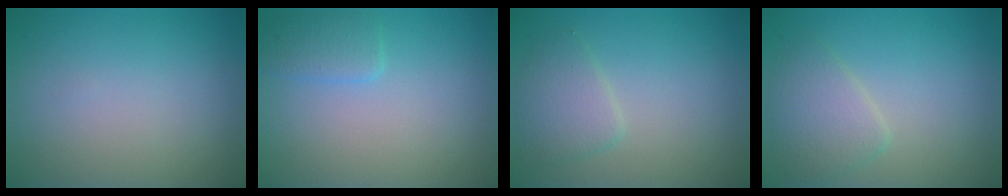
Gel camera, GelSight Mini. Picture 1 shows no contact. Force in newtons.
{"total": 1.7, "press": 1.7, "slide": 0.3}
{"total": 2.5, "press": 2.5, "slide": 0.1}
{"total": 2.9, "press": 2.9, "slide": 0.1}